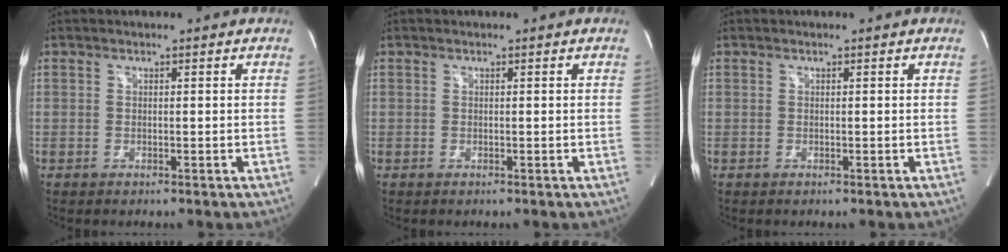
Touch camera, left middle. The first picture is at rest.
{"total": 0.0}
{"total": 0.0}